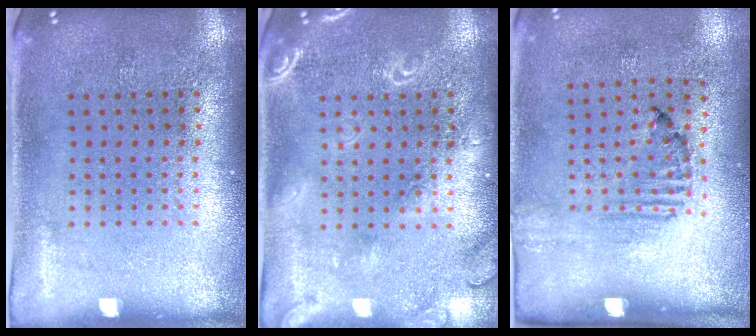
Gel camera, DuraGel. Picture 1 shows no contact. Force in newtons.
{"total": 1.8, "press": 1.8, "slide": 0.5}
{"total": 1.6, "press": 1.1, "slide": 1.2}